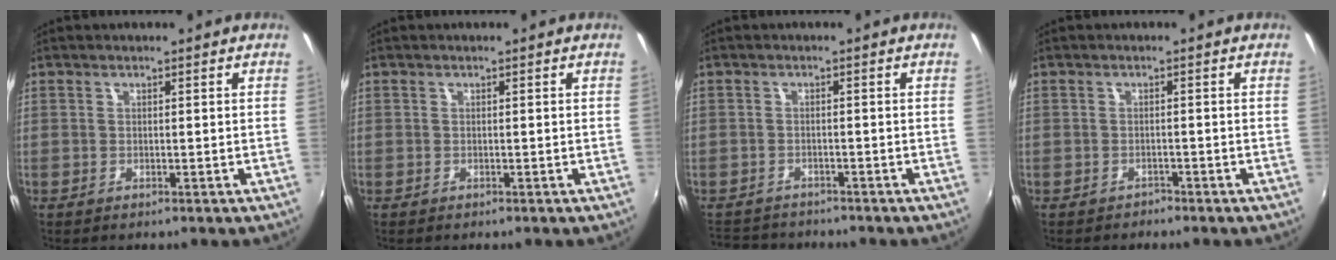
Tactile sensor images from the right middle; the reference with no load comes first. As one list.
[{"total": 0.0}, {"total": 5.8, "force": [-5.2, 2.4, 0.8], "torque": [-0.035, 0.006, -0.089]}, {"total": 1.3, "force": [-1.3, 0.4, 0.0], "torque": [-0.003, -0.003, -0.020]}]